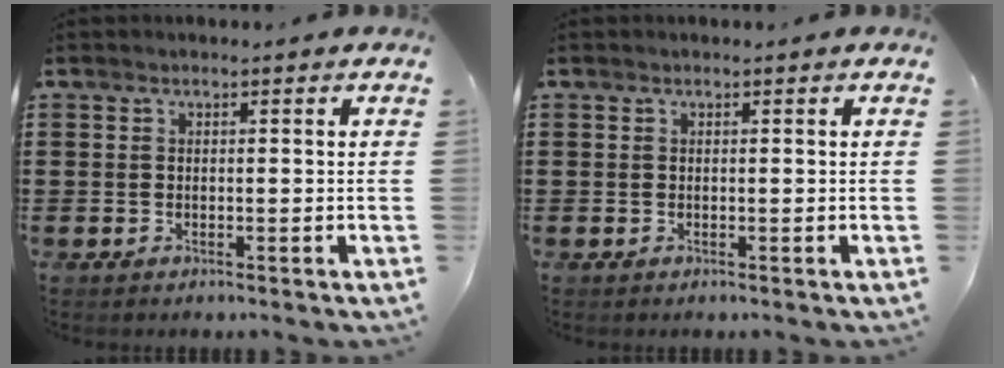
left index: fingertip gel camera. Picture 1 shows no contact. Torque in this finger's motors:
{"motor_torque": [-0.30, 0.33, -0.04, -0.01]}